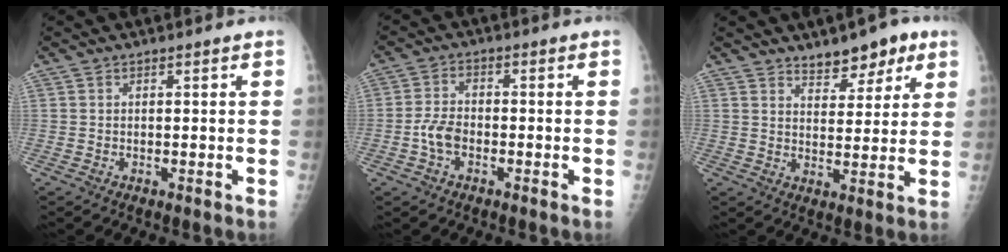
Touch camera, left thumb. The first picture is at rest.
{"total": 4.9, "force": [-1.7, 3.0, 3.4], "torque": [-0.067, 0.015, -0.037]}
{"total": 7.6, "force": [5.3, 3.8, 4.0], "torque": [-0.023, -0.030, 0.077]}